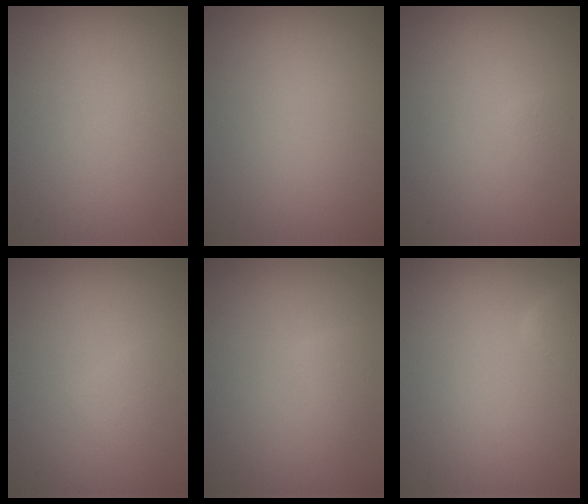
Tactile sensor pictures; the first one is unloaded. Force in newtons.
{"total": 0.0}
{"total": 0.6, "press": 0.6, "slide": 0.1}
{"total": 0.8, "press": 0.8, "slide": 0.1}
{"total": 1.2, "press": 1.2, "slide": 0.0}
{"total": 2.1, "press": 2.1, "slide": 0.2}